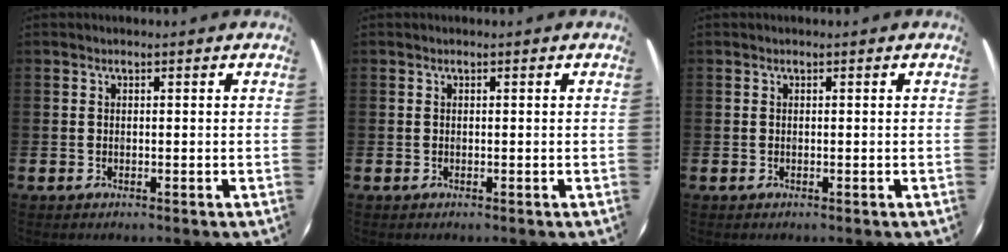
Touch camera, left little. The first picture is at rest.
{"total": 0.0}
{"total": 0.0}